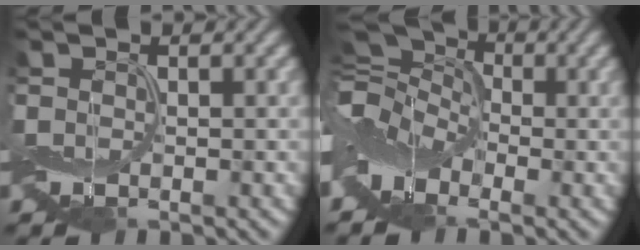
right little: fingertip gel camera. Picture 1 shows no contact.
{"total": 9.8, "force": [-0.2, 6.6, 7.3], "torque": [-0.140, 0.026, -0.031]}